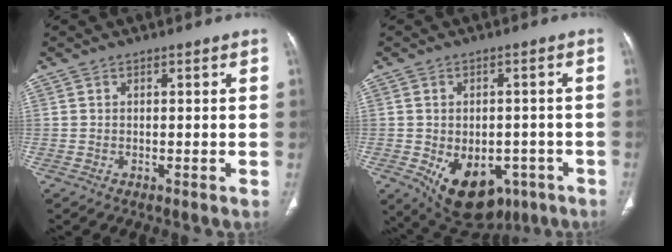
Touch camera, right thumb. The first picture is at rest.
{"total": 14.6, "force": [-5.8, 9.6, 9.3], "torque": [-0.126, 0.008, -0.063]}